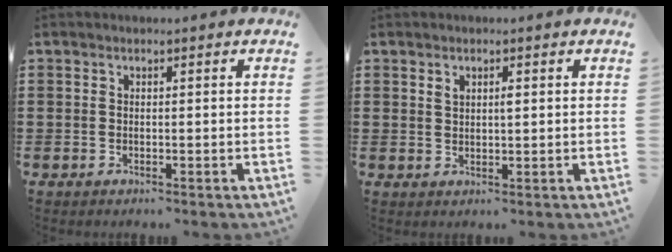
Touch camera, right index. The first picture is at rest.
{"total": 1.4, "force": [0.6, 0.6, 1.1], "torque": [-0.016, 0.001, 0.008]}